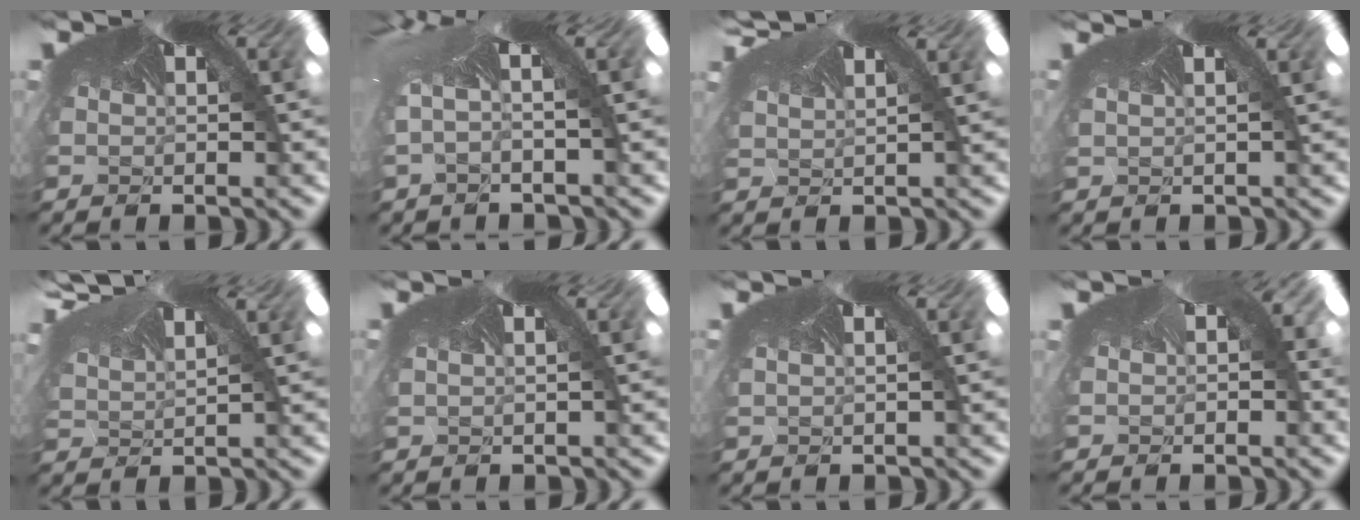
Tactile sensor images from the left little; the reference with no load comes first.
{"total": 3.3, "force": [-2.6, -1.2, 1.8], "torque": [-0.045, 0.008, -0.021]}
{"total": 1.1, "force": [0.9, 0.4, 0.6], "torque": [-0.052, 0.011, 0.018]}
{"total": 1.1, "force": [0.1, -0.5, -0.9], "torque": [0.002, 0.009, -0.008]}
{"total": 1.3, "force": [1.0, 0.2, 0.9], "torque": [-0.062, 0.011, 0.024]}
{"total": 0.0}
{"total": 0.0}
{"total": 1.3, "force": [-0.4, 1.0, 0.7], "torque": [-0.018, 0.004, -0.008]}